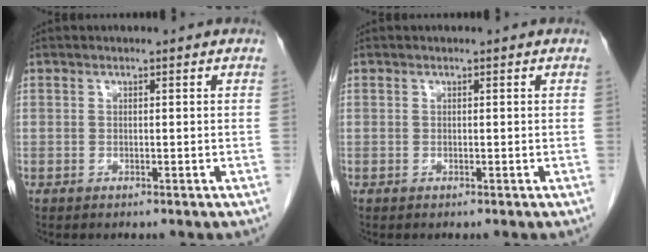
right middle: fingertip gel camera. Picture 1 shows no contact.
{"total": 0.0}